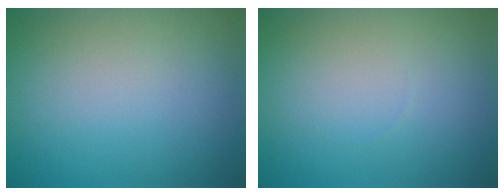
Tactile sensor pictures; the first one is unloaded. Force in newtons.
{"total": 0.0}